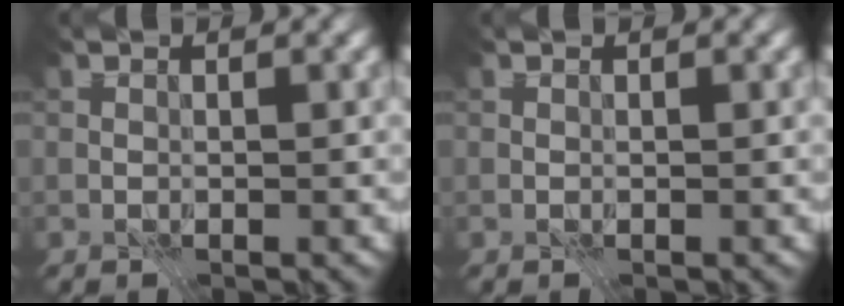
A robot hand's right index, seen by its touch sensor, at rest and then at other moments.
{"total": 0.0}